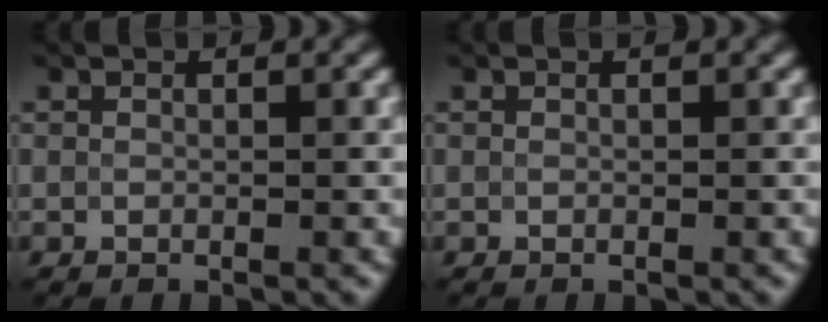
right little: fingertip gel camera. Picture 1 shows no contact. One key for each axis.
{"total": 0.0}